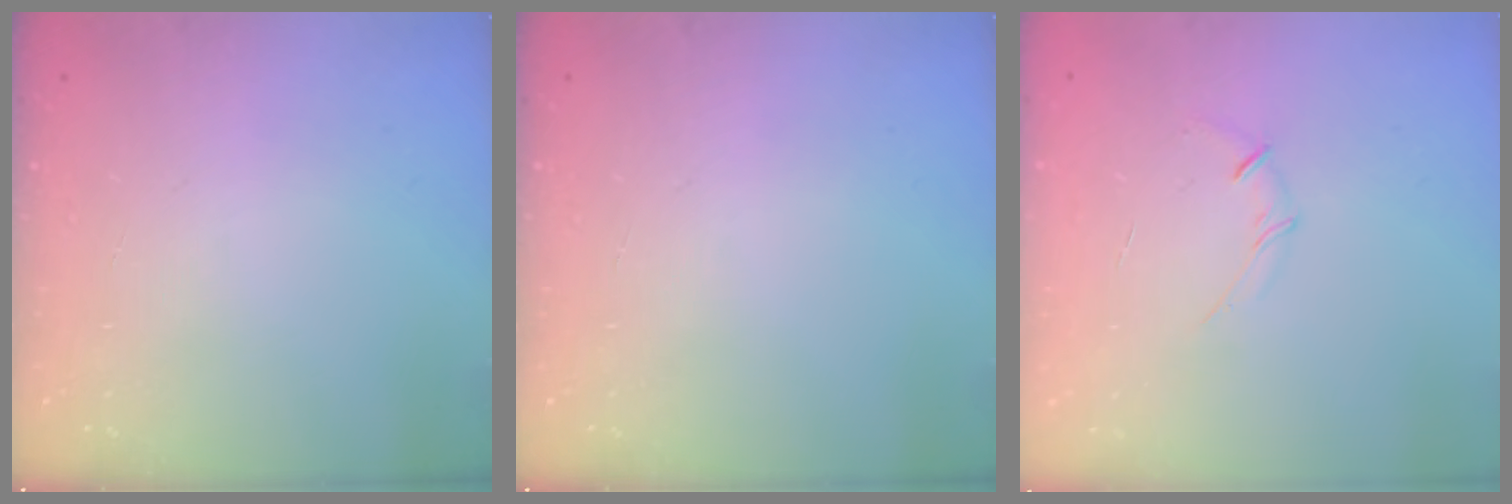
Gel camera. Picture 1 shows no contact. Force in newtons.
{"total": 0.0}
{"total": 4.1, "press": 4.0, "slide": 0.9}